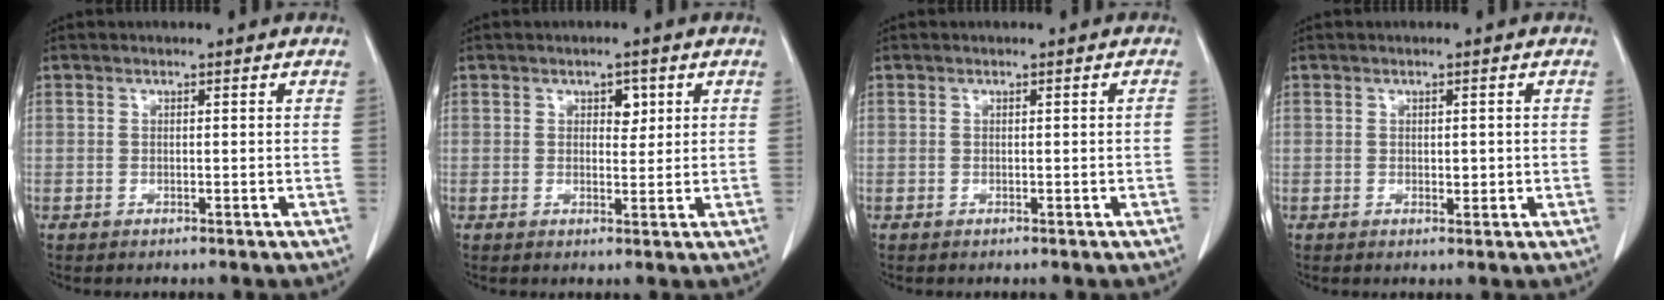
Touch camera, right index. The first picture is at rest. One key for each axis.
{"total": 2.5, "fx": 1.0, "fy": 1.5, "fz": 1.7, "tx": -0.018, "ty": 0.002, "tz": 0.014}
{"total": 0.5, "fx": -0.1, "fy": 0.1, "fz": 0.5, "tx": -0.011, "ty": 0.001, "tz": 0.002}
{"total": 1.4, "fx": 0.0, "fy": 0.8, "fz": 1.2, "tx": -0.015, "ty": -0.002, "tz": 0.004}